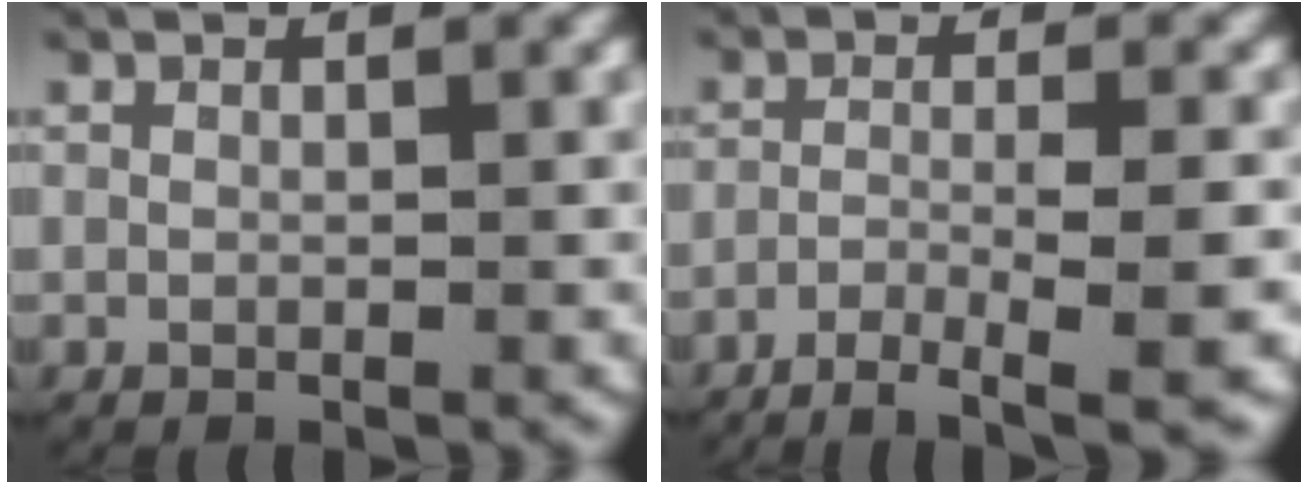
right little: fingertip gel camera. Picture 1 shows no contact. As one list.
[{"total": 6.9, "force": [-5.3, 1.2, 4.2], "torque": [-0.069, -0.021, -0.074]}]